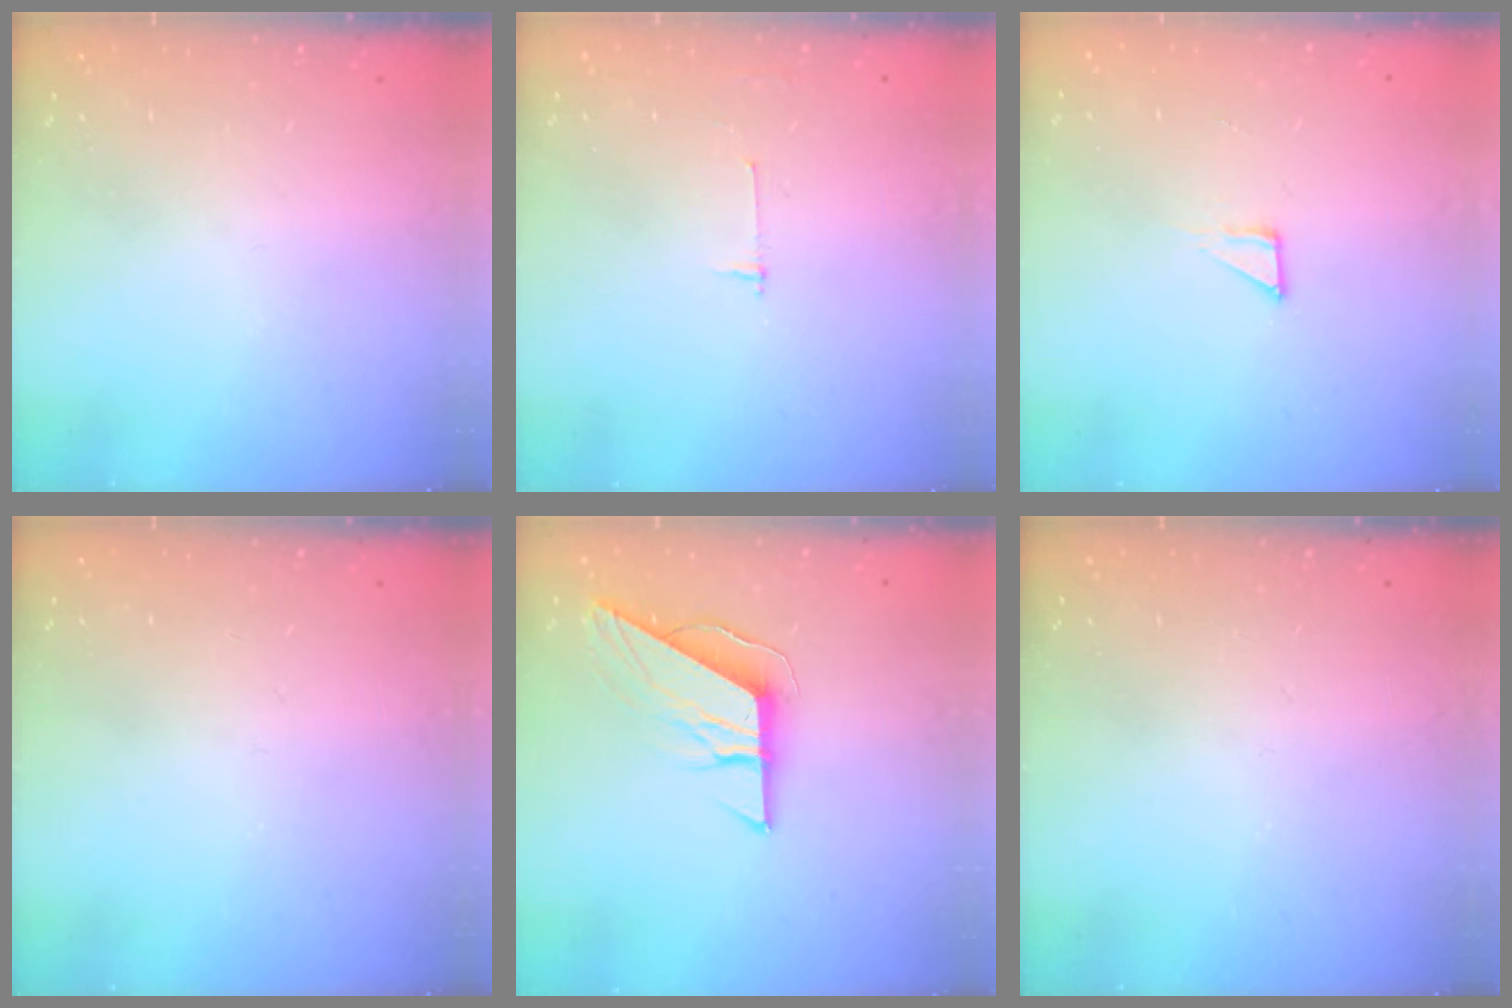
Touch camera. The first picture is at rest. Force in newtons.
{"total": 2.7, "press": 2.7, "slide": 0.3}
{"total": 4.1, "press": 4.1, "slide": 0.3}
{"total": 0.0}
{"total": 9.2, "press": 9.2, "slide": 0.6}
{"total": 0.0}